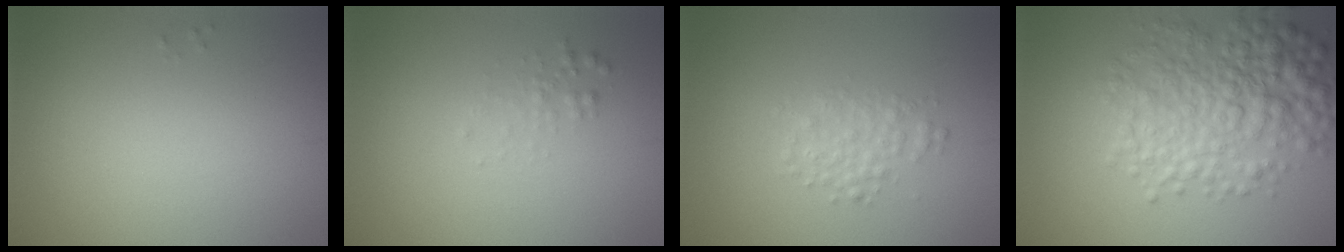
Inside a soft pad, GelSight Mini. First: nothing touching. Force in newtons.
{"total": 0.9, "press": 0.9, "slide": 0.1}
{"total": 2.0, "press": 2.0, "slide": 0.0}
{"total": 6.7, "press": 6.7, "slide": 0.1}